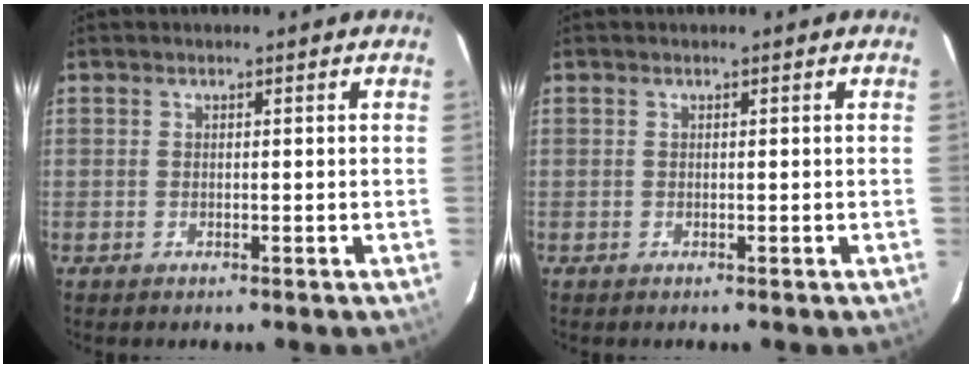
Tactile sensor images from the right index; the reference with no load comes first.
{"total": 0.0}